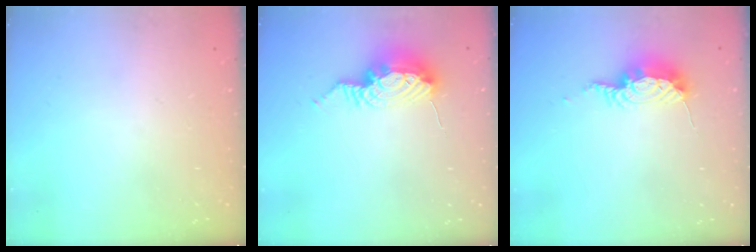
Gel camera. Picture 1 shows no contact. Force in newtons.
{"total": 15.7, "press": 11.6, "slide": 10.6}
{"total": 9.0, "press": 8.9, "slide": 1.0}